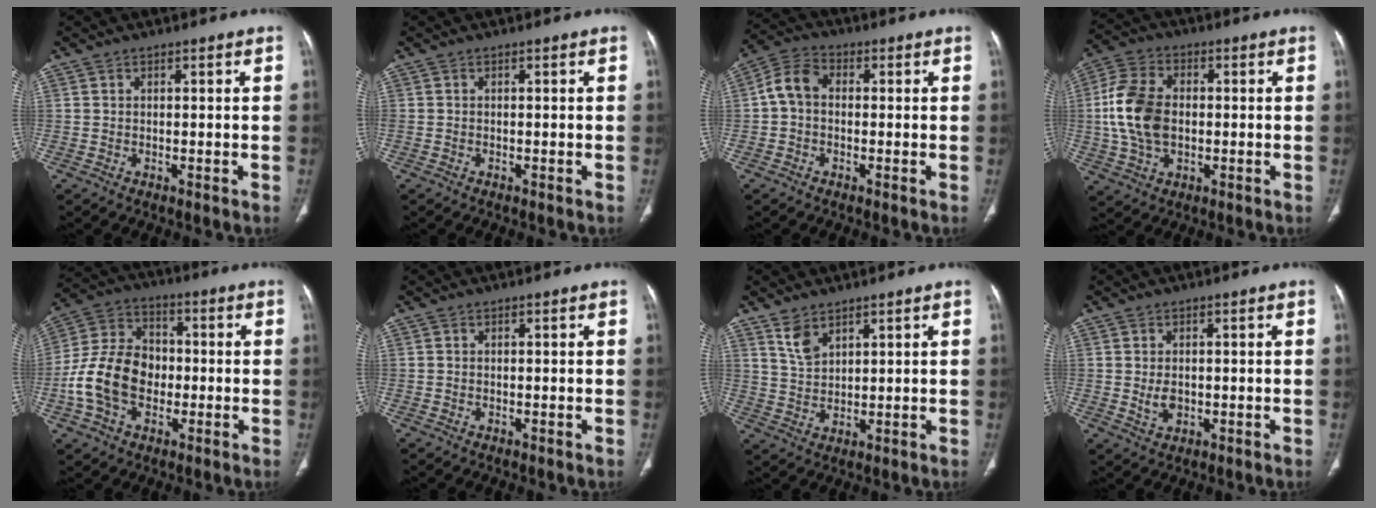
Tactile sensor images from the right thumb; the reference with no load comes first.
{"total": 0.0}
{"total": 6.3, "force": [-0.1, 4.6, 4.2], "torque": [-0.076, 0.020, -0.014]}
{"total": 12.7, "force": [0.0, 8.4, 9.5], "torque": [-0.190, 0.012, 0.001]}
{"total": 14.7, "force": [-2.9, 10.7, 9.6], "torque": [-0.173, 0.036, -0.056]}
{"total": 0.0}
{"total": 4.5, "force": [3.1, 2.2, 2.3], "torque": [-0.038, -0.017, 0.071]}
{"total": 3.0, "force": [-0.2, 2.1, 2.2], "torque": [-0.036, -0.004, 0.003]}